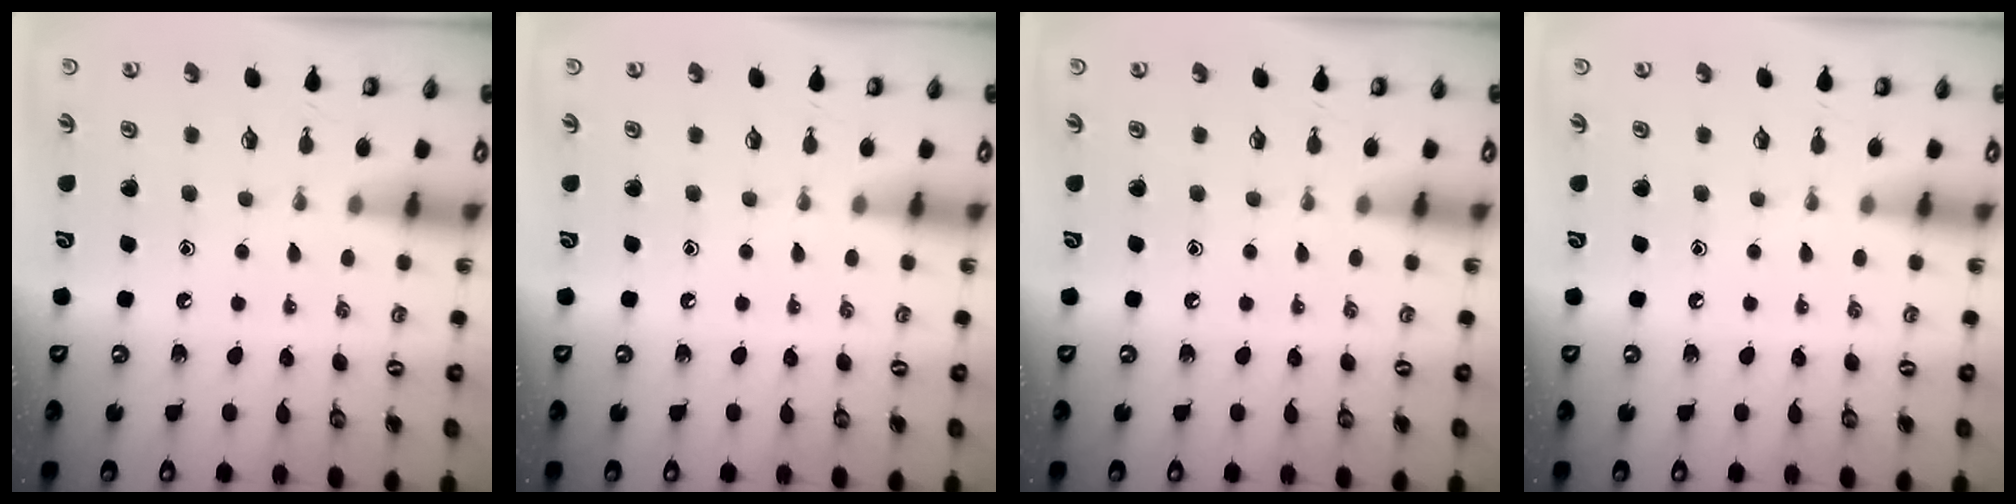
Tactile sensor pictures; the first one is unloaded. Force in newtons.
{"total": 0.0}
{"total": 0.0}
{"total": 0.0}